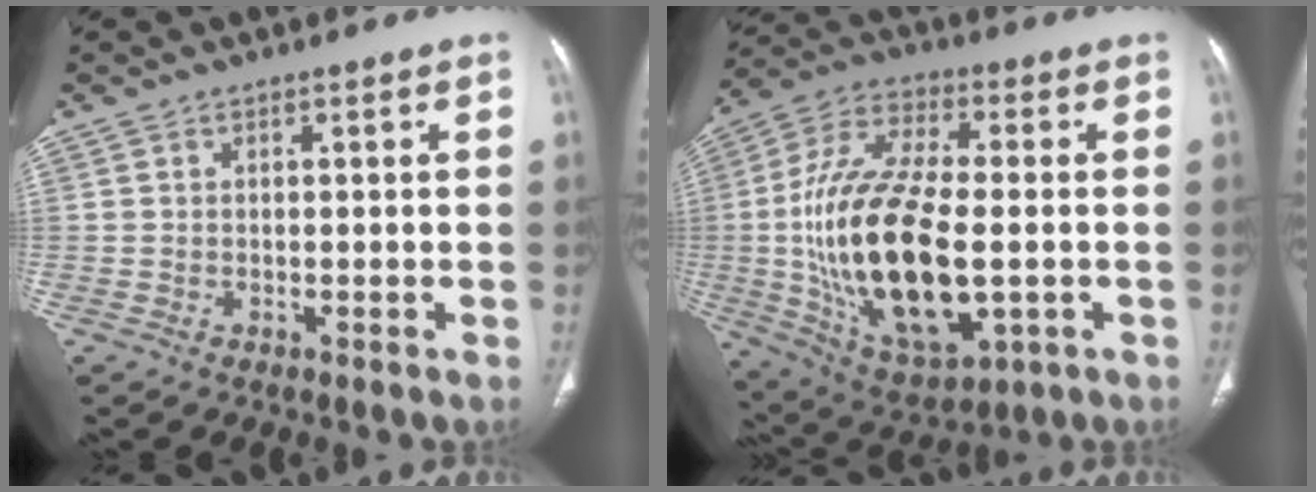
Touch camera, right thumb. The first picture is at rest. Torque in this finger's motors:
{"motor_torque": [-0.63, 2.90, 2.76, 0.00, 0.69]}